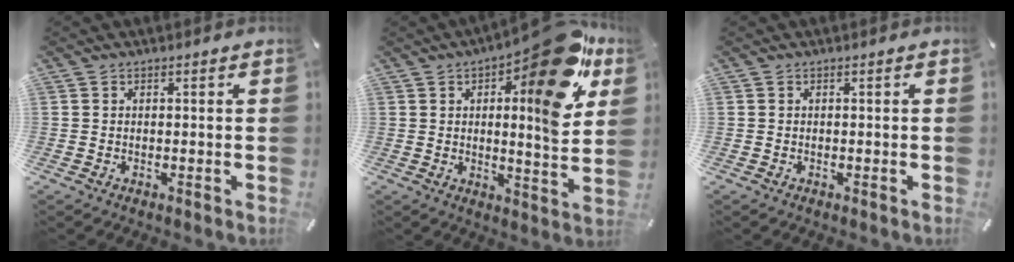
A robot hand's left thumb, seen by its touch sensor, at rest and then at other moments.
{"total": 19.5, "force": [9.8, 6.0, 15.7], "torque": [-0.196, -0.074, 0.146]}
{"total": 0.0}